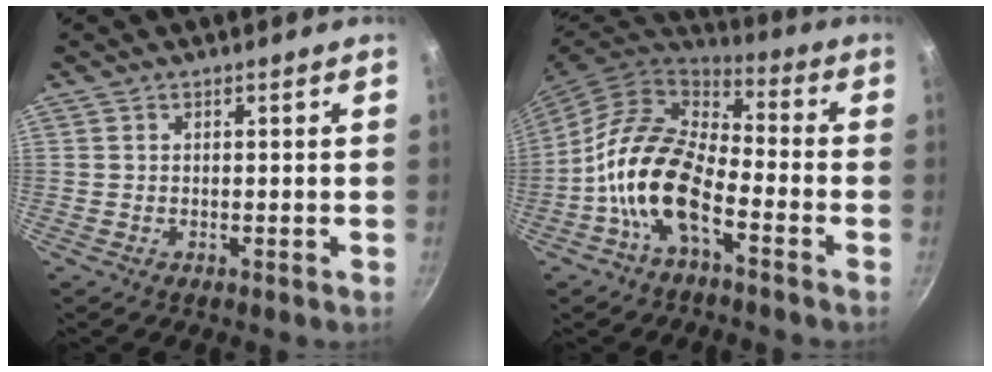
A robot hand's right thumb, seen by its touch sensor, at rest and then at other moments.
{"total": 15.8, "force": [-5.7, 8.3, 12.1], "torque": [-0.218, 0.049, -0.130]}